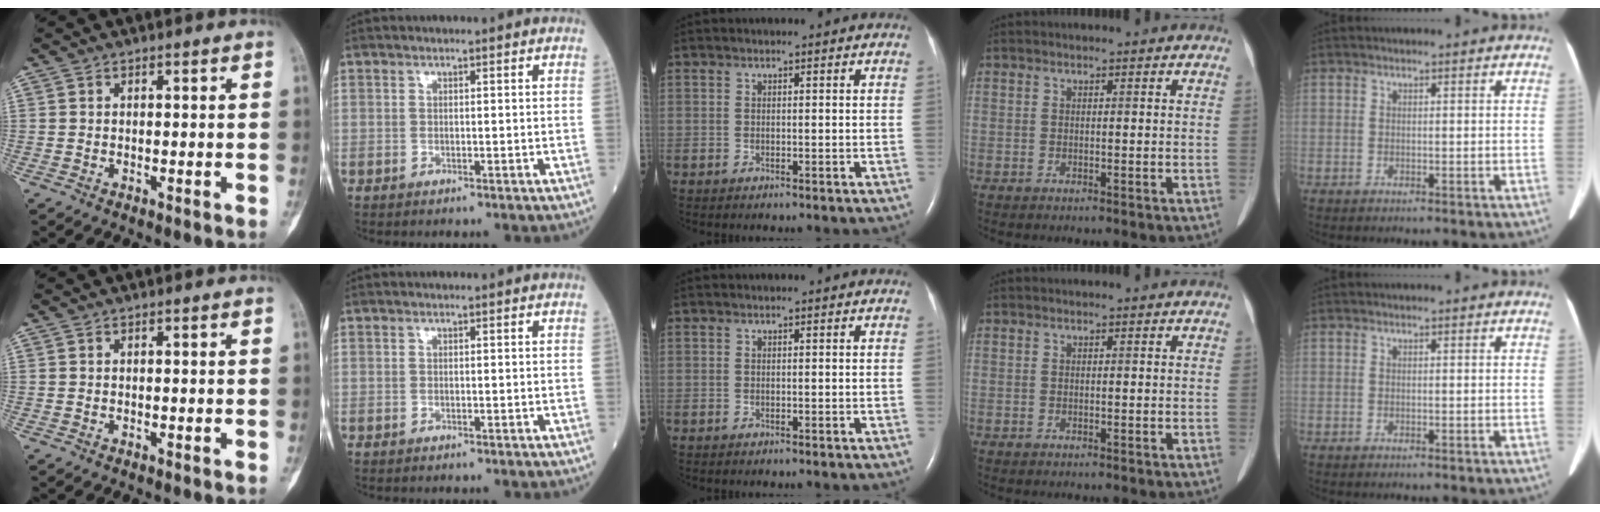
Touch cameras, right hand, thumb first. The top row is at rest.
{}